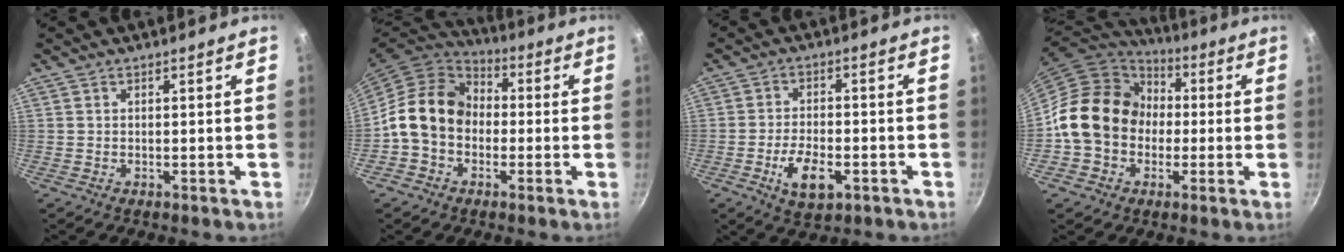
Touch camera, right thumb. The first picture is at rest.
{"total": 13.5, "force": [-0.7, 10.8, 8.0], "torque": [-0.102, 0.032, -0.031]}
{"total": 8.2, "force": [-3.2, 4.0, 6.4], "torque": [-0.106, 0.012, -0.052]}
{"total": 17.1, "force": [-0.1, 14.4, 9.3], "torque": [-0.127, 0.043, -0.009]}